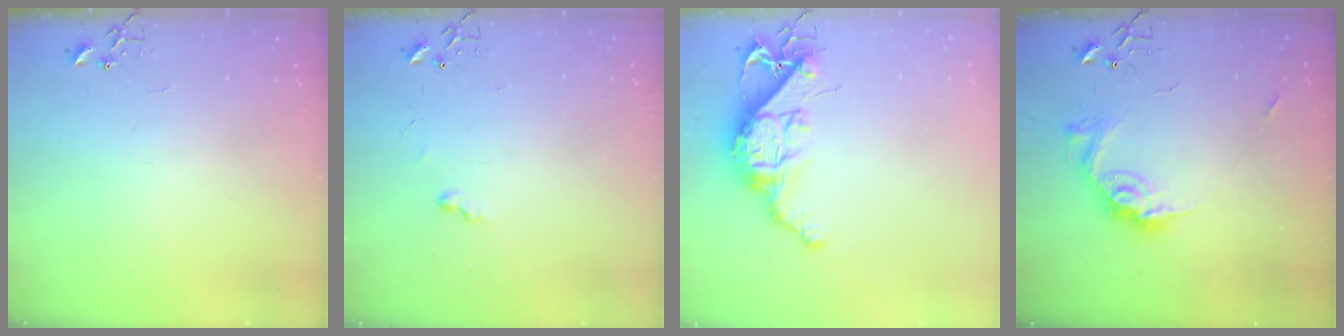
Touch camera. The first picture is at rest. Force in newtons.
{"total": 5.2, "press": 5.2, "slide": 0.4}
{"total": 12.8, "press": 12.7, "slide": 1.0}
{"total": 14.2, "press": 14.2, "slide": 1.3}